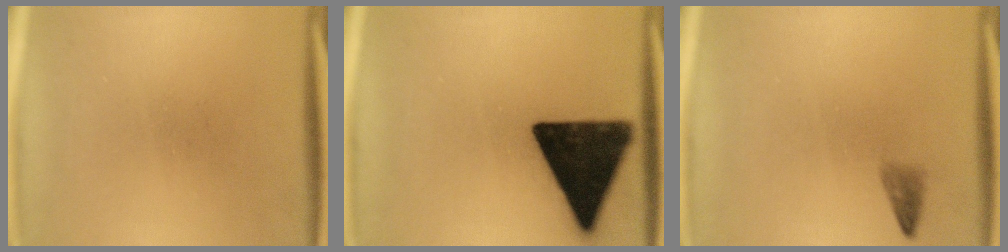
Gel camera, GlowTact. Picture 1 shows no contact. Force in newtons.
{"total": 17.8}
{"total": 1.2}